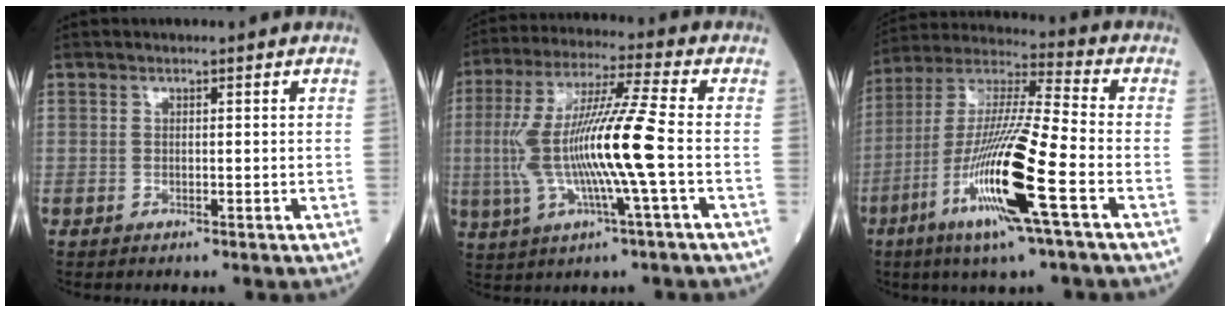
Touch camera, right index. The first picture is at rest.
{"total": 13.8, "force": [-1.5, -0.4, 13.7], "torque": [-0.279, 0.006, -0.031]}
{"total": 17.7, "force": [-6.6, 0.1, 16.4], "torque": [-0.338, -0.021, -0.128]}